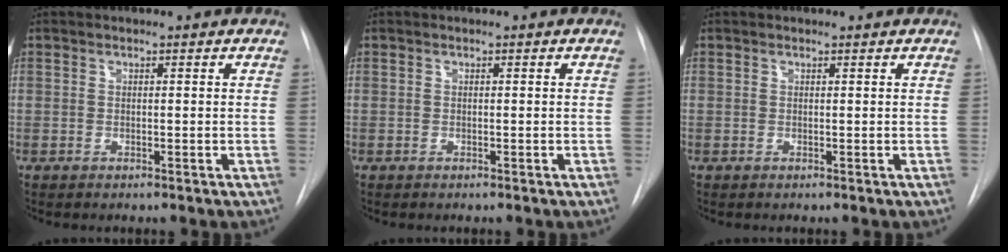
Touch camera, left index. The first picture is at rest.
{"total": 0.0}
{"total": 0.0}